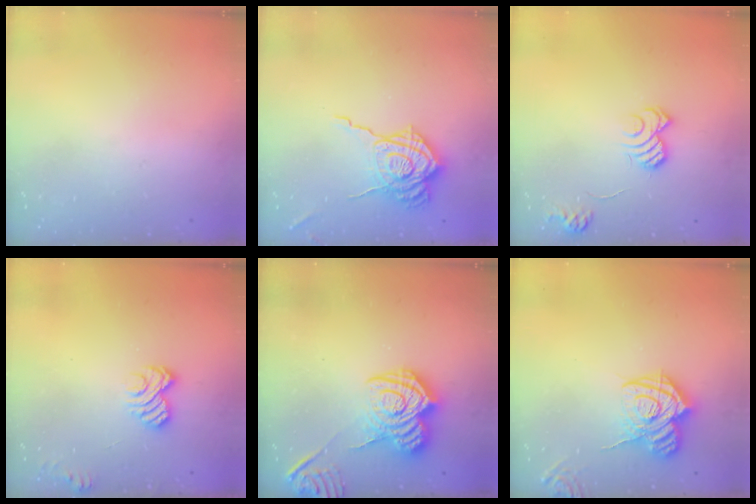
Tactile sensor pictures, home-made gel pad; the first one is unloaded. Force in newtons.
{"total": 16.3, "press": 16.3, "slide": 1.1}
{"total": 9.8, "press": 9.7, "slide": 0.7}
{"total": 6.0, "press": 5.8, "slide": 1.3}
{"total": 13.9, "press": 13.8, "slide": 1.0}
{"total": 14.7, "press": 14.6, "slide": 1.5}